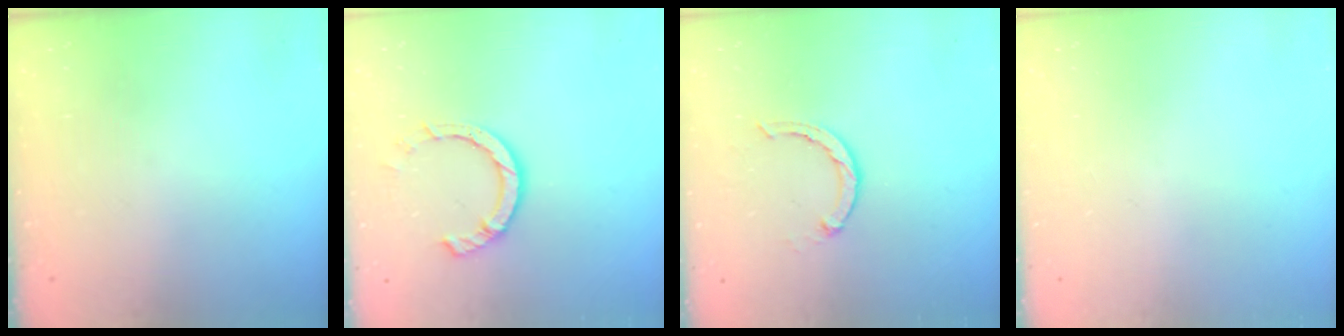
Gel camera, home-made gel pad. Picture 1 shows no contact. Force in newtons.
{"total": 7.1, "press": 7.0, "slide": 1.1}
{"total": 2.1, "press": 2.0, "slide": 0.4}
{"total": 0.0}